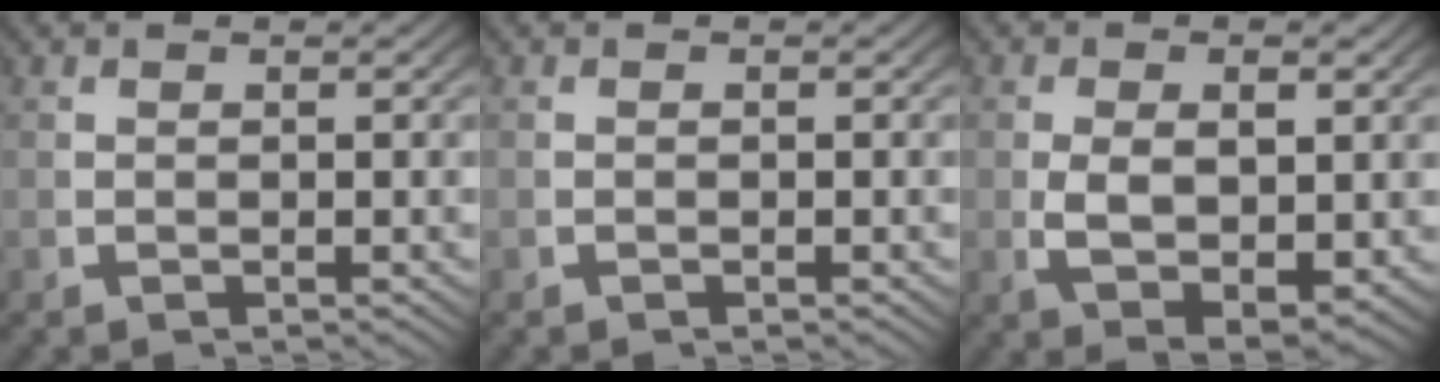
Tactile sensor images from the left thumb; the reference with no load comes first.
{"total": 0.0}
{"total": 5.8, "force": [-0.4, 3.6, 4.5], "torque": [-0.095, -0.030, 0.013]}